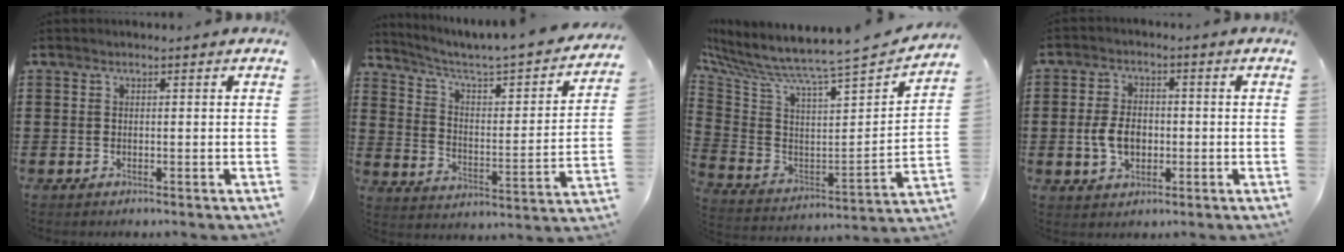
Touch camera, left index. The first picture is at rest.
{"total": 3.6, "force": [2.8, 0.8, 2.1], "torque": [-0.061, -0.034, 0.034]}
{"total": 6.4, "force": [5.7, 0.0, 2.9], "torque": [-0.087, -0.064, 0.083]}
{"total": 5.6, "force": [-0.9, 3.7, 4.1], "torque": [-0.084, 0.000, -0.023]}